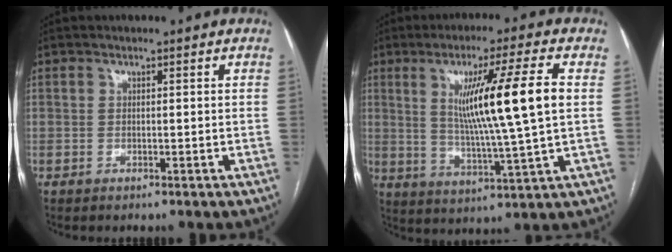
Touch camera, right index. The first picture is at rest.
{"total": 13.9, "force": [2.8, -1.1, 13.6], "torque": [-0.232, -0.005, 0.049]}